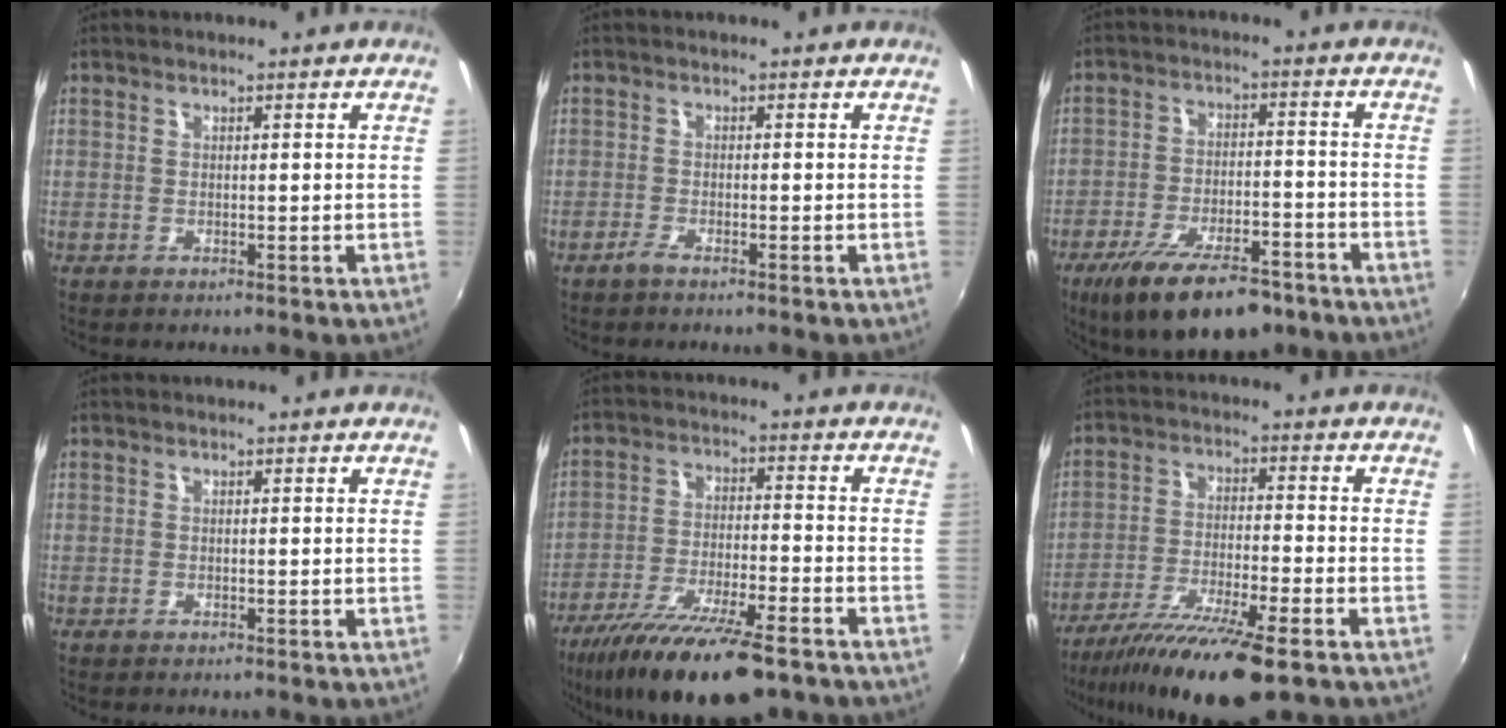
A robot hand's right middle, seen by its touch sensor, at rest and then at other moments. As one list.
[{"total": 1.4, "force": [-1.2, 0.1, 0.7], "torque": [-0.021, -0.002, -0.026]}, {"total": 16.3, "force": [-11.3, 5.9, 10.2], "torque": [-0.194, -0.027, -0.173]}, {"total": 0.0}, {"total": 18.2, "force": [-13.4, 4.2, 11.6], "torque": [-0.224, -0.041, -0.223]}, {"total": 15.0, "force": [-10.8, 2.1, 10.3], "torque": [-0.202, -0.037, -0.188]}]